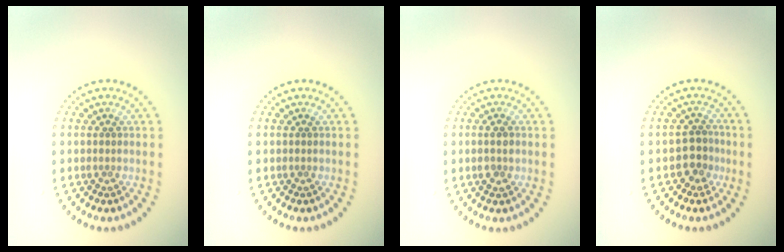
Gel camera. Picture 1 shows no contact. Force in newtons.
{"total": 0.0}
{"total": 1.5, "press": 1.5, "slide": 0.2}
{"total": 2.1, "press": 1.8, "slide": 0.9}